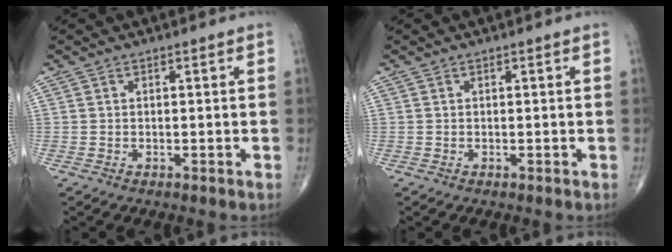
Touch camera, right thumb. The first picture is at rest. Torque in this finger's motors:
{"motor_torque": [0.00, 0.00, 0.02, 0.01, 0.02]}